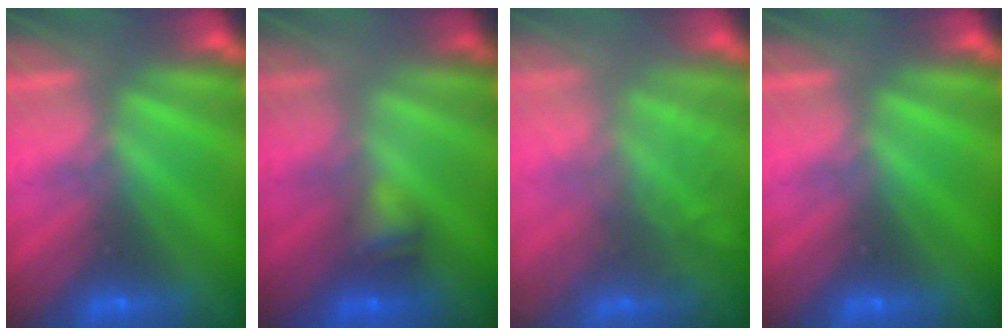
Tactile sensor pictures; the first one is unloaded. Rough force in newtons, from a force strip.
{"total": 2.4}
{"total": 9.5}
{"total": 0.0}